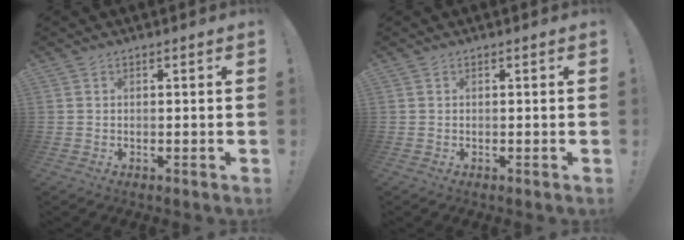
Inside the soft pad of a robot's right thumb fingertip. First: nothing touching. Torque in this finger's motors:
{"motor_torque": [-0.02, 0.02, 0.00, 0.00, 0.00]}